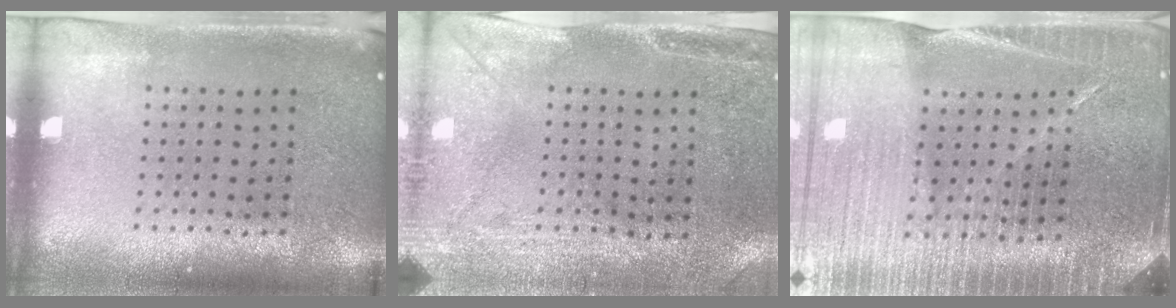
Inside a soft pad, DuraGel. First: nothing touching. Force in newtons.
{"total": 3.0, "press": 2.4, "slide": 1.8}
{"total": 4.7, "press": 4.4, "slide": 1.8}